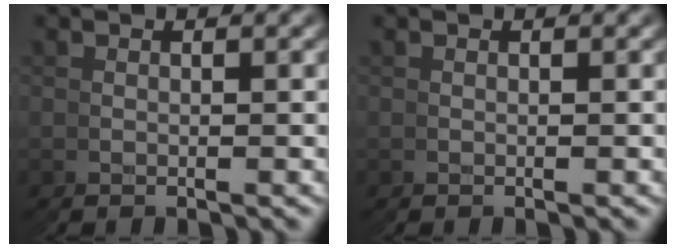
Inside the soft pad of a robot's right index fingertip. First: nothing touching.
{"total": 0.0}